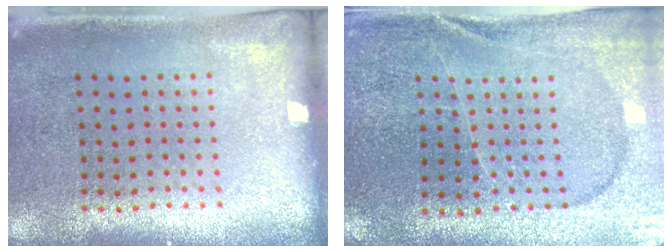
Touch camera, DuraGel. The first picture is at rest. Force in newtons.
{"total": 1.5, "press": 1.5, "slide": 0.2}